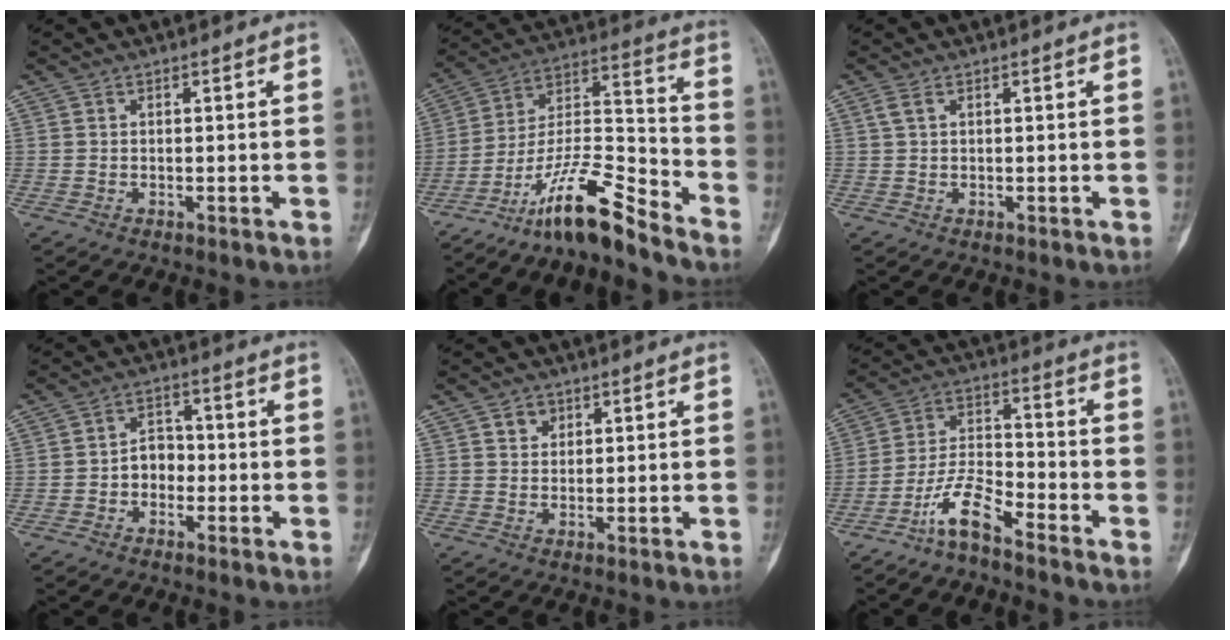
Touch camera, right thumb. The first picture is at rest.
{"total": 14.5, "force": [-11.6, 2.3, 8.5], "torque": [-0.161, 0.100, -0.210]}
{"total": 1.4, "force": [0.6, 0.6, 1.1], "torque": [-0.032, 0.010, 0.016]}
{"total": 4.6, "force": [-1.2, 3.6, 2.6], "torque": [-0.017, 0.022, -0.031]}
{"total": 2.6, "force": [1.3, 2.1, 0.8], "torque": [0.002, -0.006, 0.018]}
{"total": 7.9, "force": [-6.0, 1.8, 4.8], "torque": [-0.101, 0.057, -0.121]}